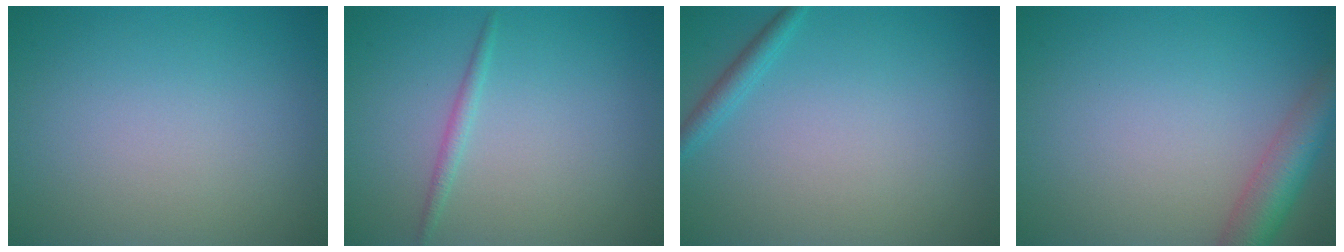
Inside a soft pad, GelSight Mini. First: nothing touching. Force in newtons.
{"total": 1.1, "press": 1.1, "slide": 0.0}
{"total": 1.4, "press": 1.4, "slide": 0.1}
{"total": 4.4, "press": 4.4, "slide": 0.3}